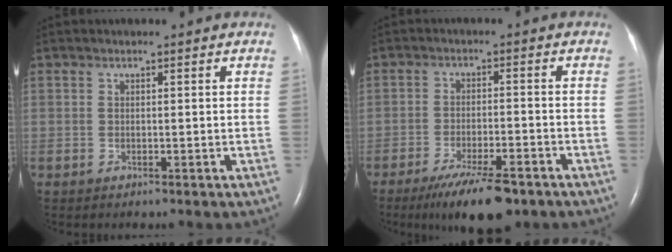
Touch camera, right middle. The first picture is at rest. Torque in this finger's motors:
{"motor_torque": [0.98, -0.94, 0.54, 0.13]}